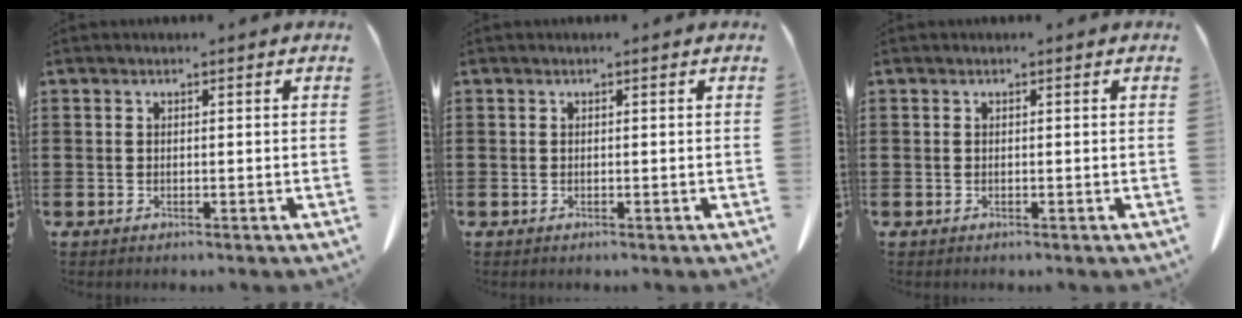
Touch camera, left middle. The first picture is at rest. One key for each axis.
{"total": 0.0}
{"total": 0.0}